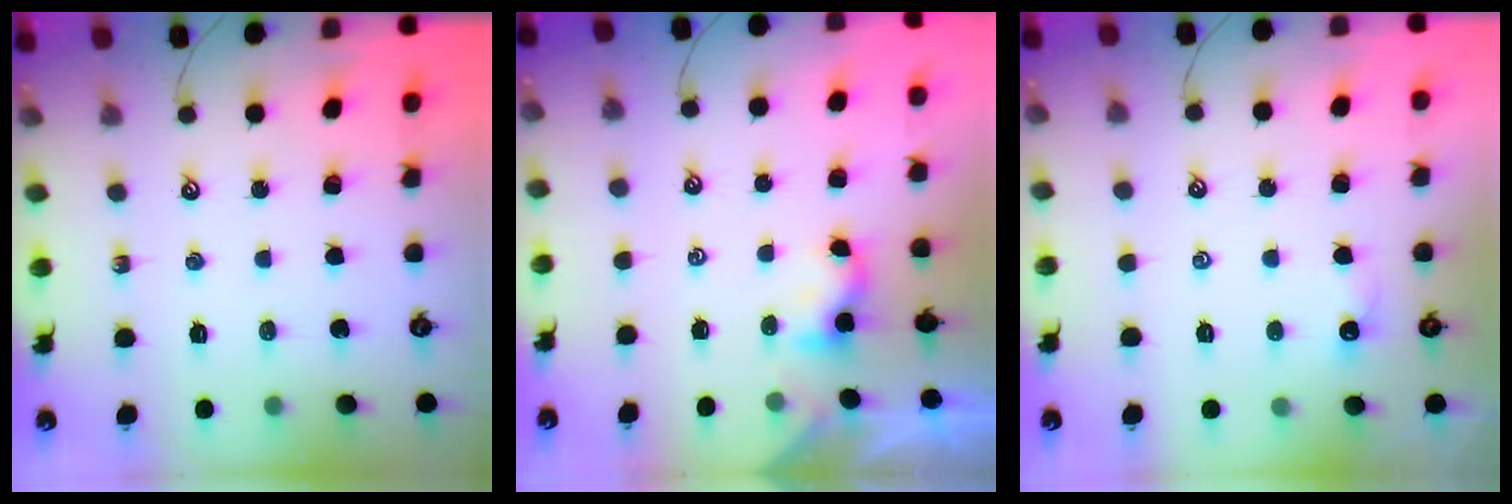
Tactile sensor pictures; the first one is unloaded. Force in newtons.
{"total": 2.4, "press": 2.4, "slide": 0.1}
{"total": 2.5, "press": 2.4, "slide": 0.4}